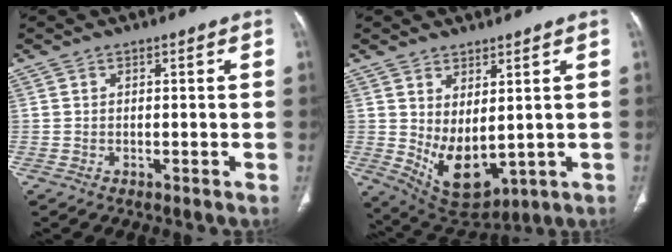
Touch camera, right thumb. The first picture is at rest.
{"total": 10.1, "force": [0.5, 5.4, 8.5], "torque": [-0.132, -0.024, 0.041]}